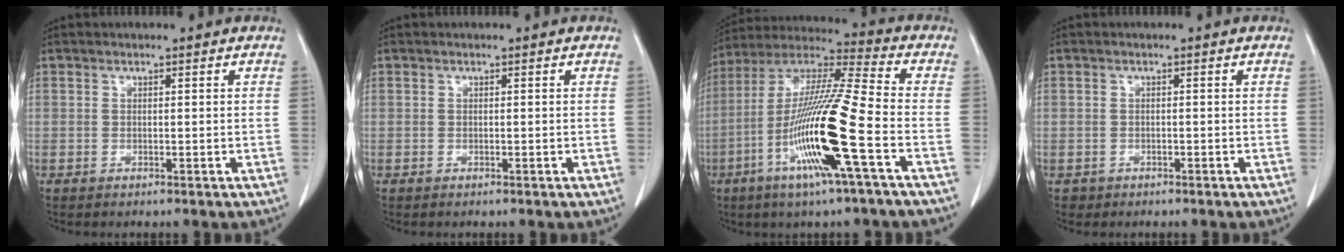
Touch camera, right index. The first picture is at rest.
{"total": 0.0}
{"total": 18.3, "force": [-6.1, -0.3, 17.2], "torque": [-0.349, -0.017, -0.124]}
{"total": 1.2, "force": [-0.5, 1.0, -0.2], "torque": [-0.004, 0.005, -0.007]}